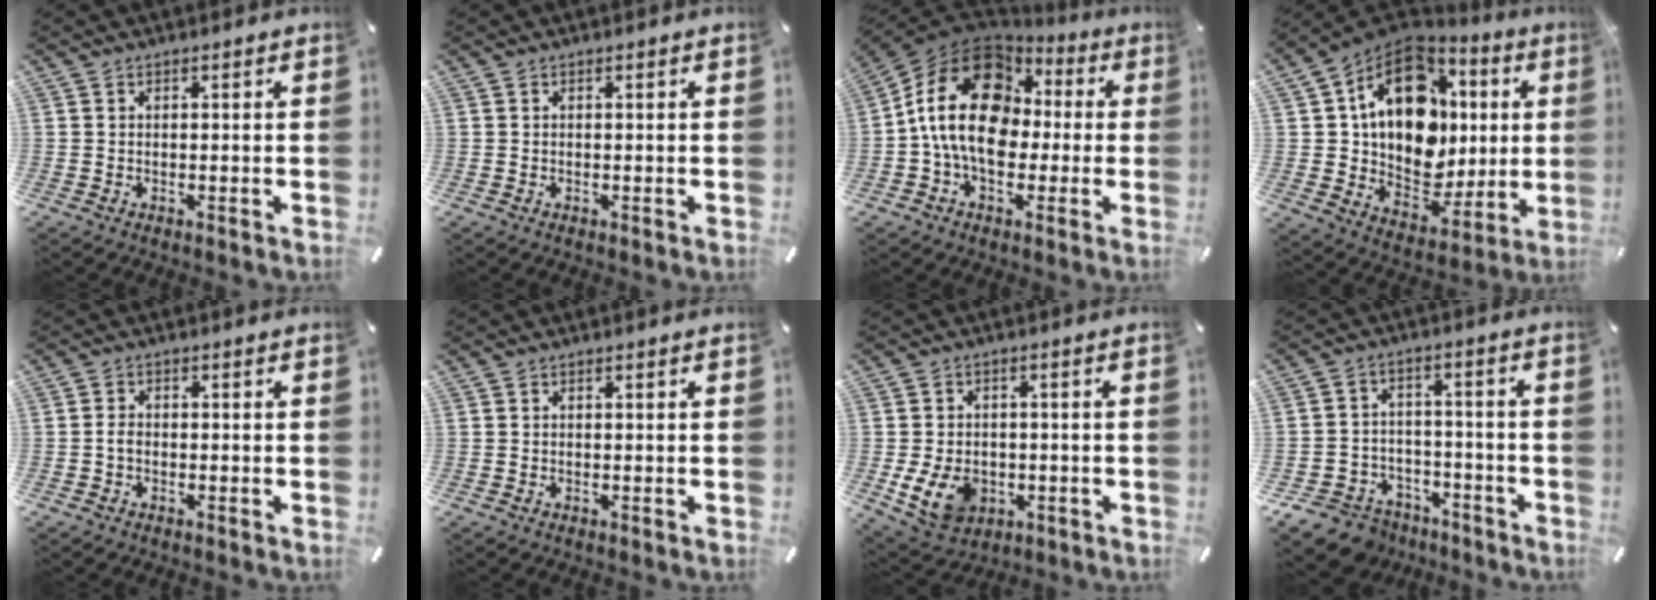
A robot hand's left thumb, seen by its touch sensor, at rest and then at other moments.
{"total": 0.0}
{"total": 18.8, "force": [0.1, 14.3, 12.2], "torque": [-0.246, 0.015, 0.001]}
{"total": 18.3, "force": [5.4, 13.8, 10.7], "torque": [-0.166, -0.035, 0.100]}
{"total": 1.9, "force": [-0.7, 1.3, 1.3], "torque": [-0.024, 0.005, -0.012]}
{"total": 0.0}
{"total": 9.8, "force": [-2.4, 7.6, 5.6], "torque": [-0.115, 0.009, -0.043]}
{"total": 8.8, "force": [-6.2, 5.8, 2.2], "torque": [-0.048, 0.035, -0.115]}